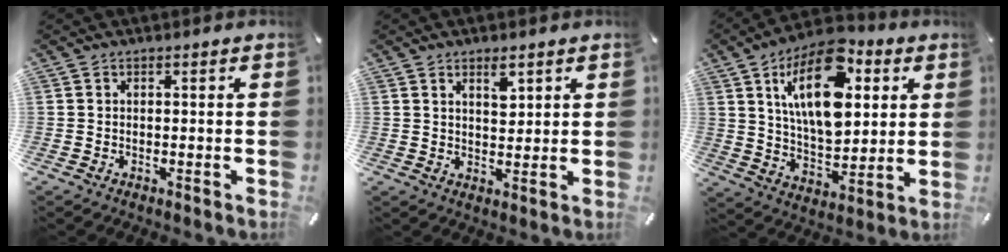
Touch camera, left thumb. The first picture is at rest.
{"total": 4.3, "force": [2.6, 2.1, 2.6], "torque": [-0.024, -0.014, 0.040]}
{"total": 19.9, "force": [8.1, 11.2, 14.4], "torque": [-0.243, -0.022, 0.132]}